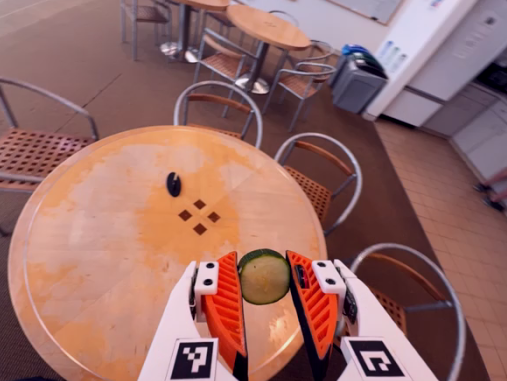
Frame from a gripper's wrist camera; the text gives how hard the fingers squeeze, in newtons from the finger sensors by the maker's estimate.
{"total": 9.6, "left": 9.4, "right": 9.8}